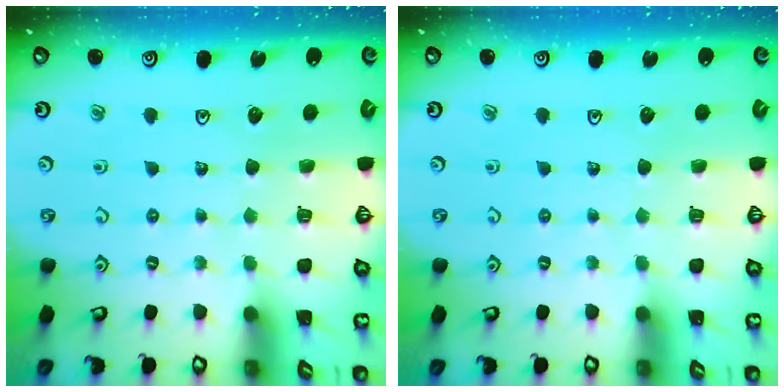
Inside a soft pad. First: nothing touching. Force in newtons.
{"total": 0.0}